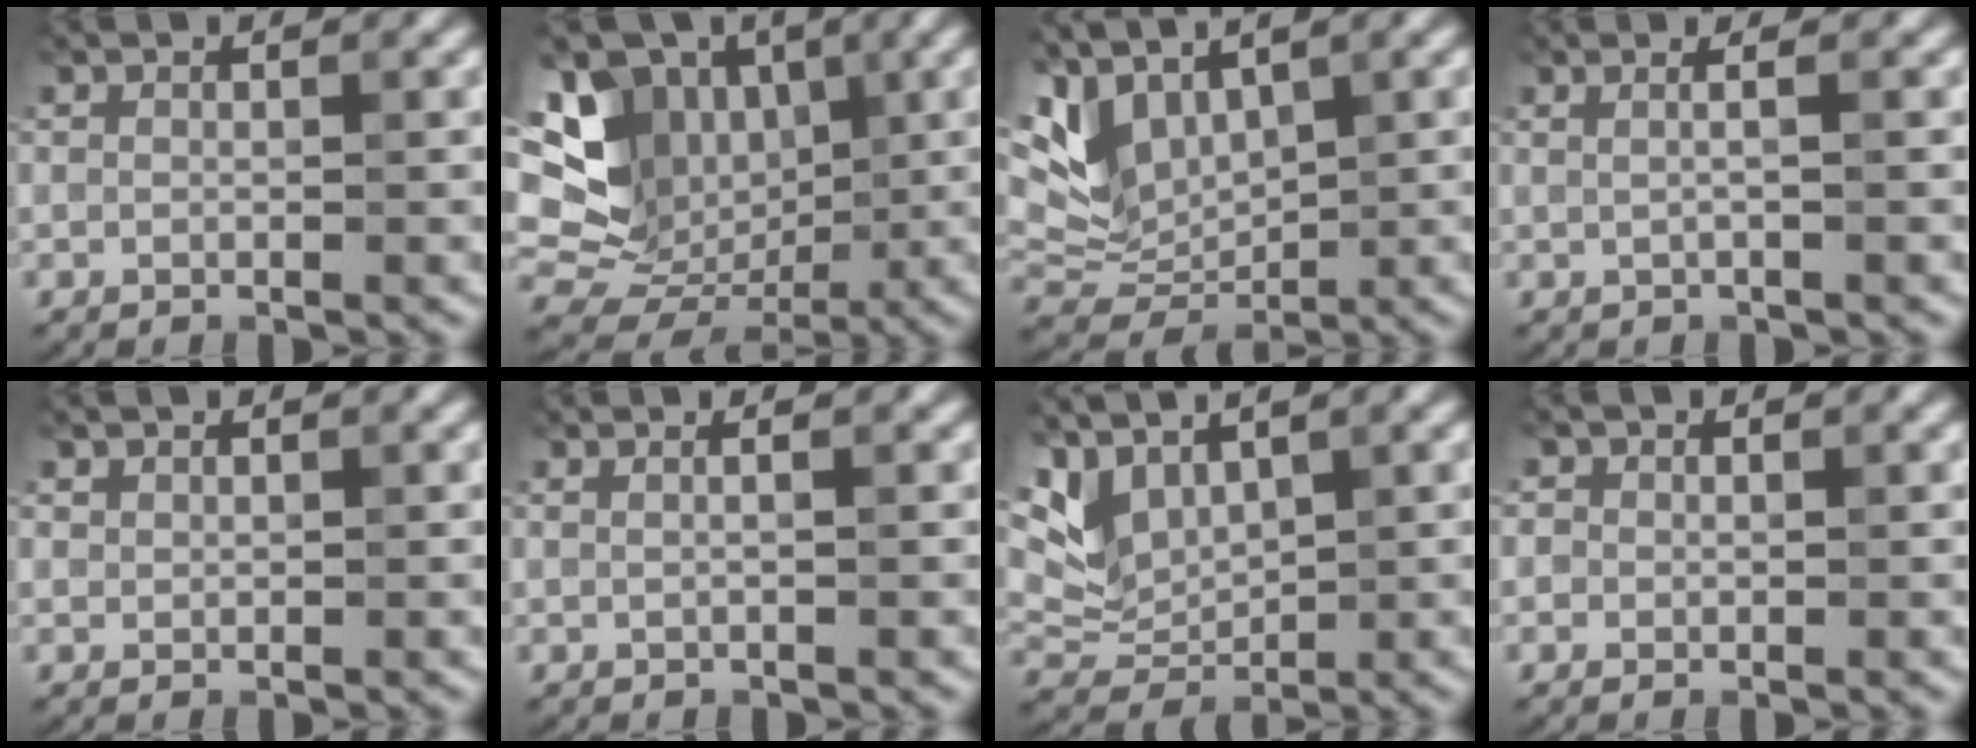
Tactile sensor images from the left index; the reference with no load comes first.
{"total": 15.0, "force": [3.5, 11.8, 8.7], "torque": [-0.175, 0.029, 0.055]}
{"total": 5.4, "force": [2.4, 3.1, 3.7], "torque": [-0.084, -0.003, 0.048]}
{"total": 2.3, "force": [0.6, 1.0, 2.0], "torque": [-0.013, 0.001, -0.017]}
{"total": 0.6, "force": [0.5, 0.3, 0.0], "torque": [0.002, -0.002, 0.013]}
{"total": 1.7, "force": [0.5, 0.8, 1.3], "torque": [0.000, -0.002, -0.013]}
{"total": 4.1, "force": [2.5, 2.2, 2.5], "torque": [-0.059, -0.002, 0.052]}
{"total": 0.8, "force": [0.1, 0.8, 0.0], "torque": [0.006, -0.004, -0.003]}